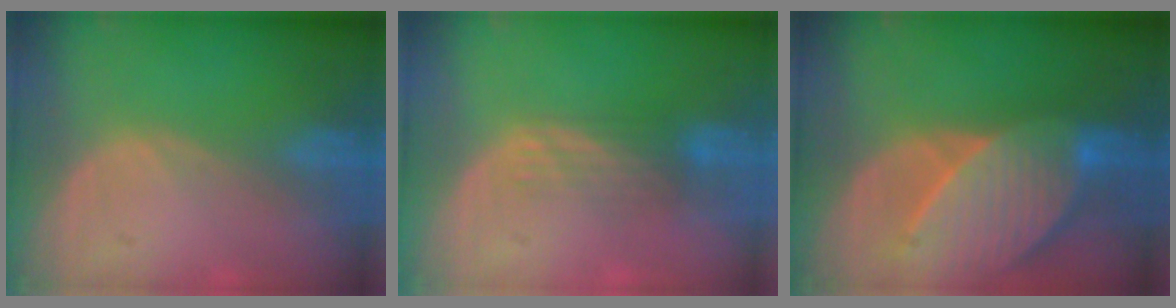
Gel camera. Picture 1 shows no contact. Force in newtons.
{"total": 3.5, "press": 3.0, "slide": 1.9}
{"total": 9.9, "press": 8.9, "slide": 4.3}